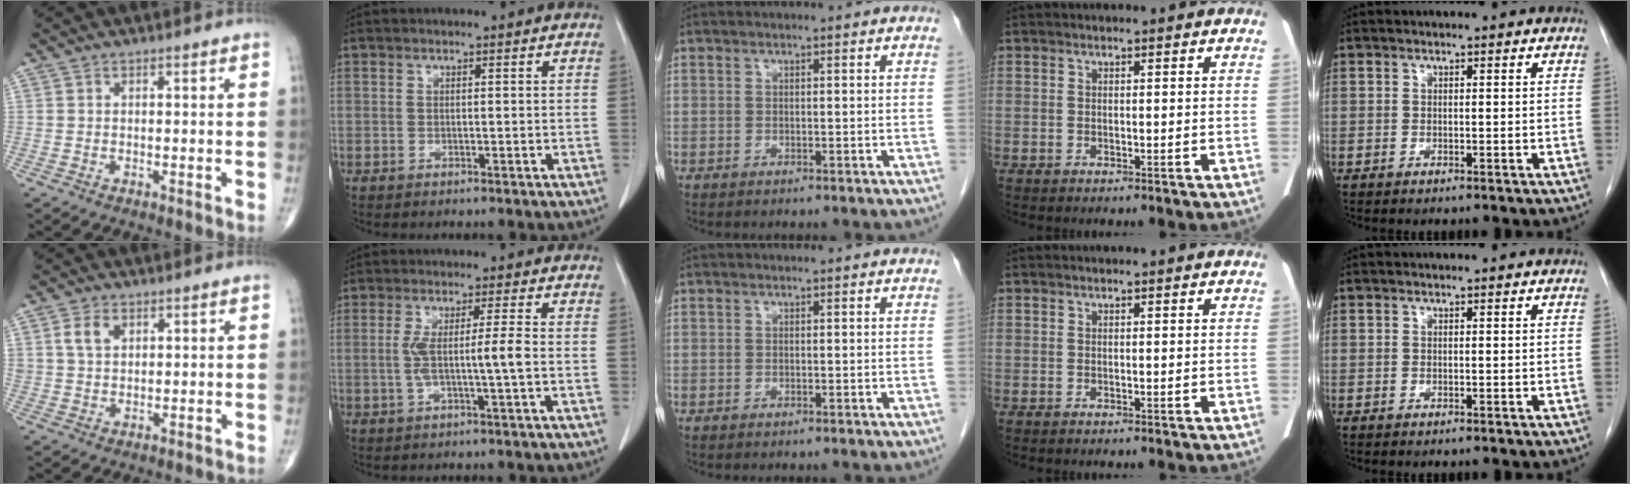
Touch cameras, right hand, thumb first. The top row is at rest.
{"thumb": {"total": 4.1, "force": [1.8, 2.8, 2.4], "torque": [-0.036, -0.004, 0.035]}, "index": {"total": 4.9, "force": [-0.7, -0.7, 4.8], "torque": [-0.094, 0.004, -0.010]}}